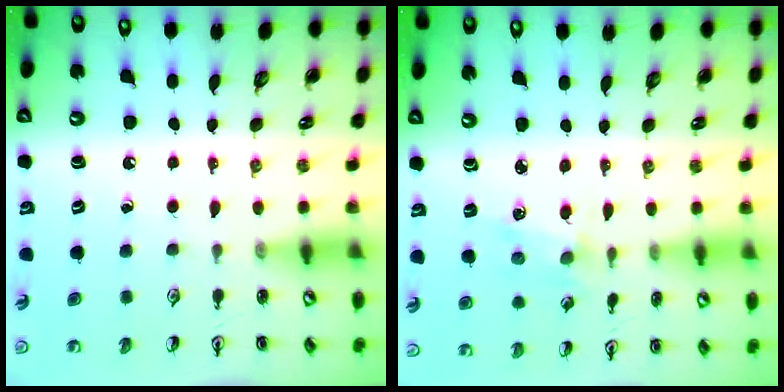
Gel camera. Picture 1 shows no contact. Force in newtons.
{"total": 1.6, "press": 1.5, "slide": 0.3}